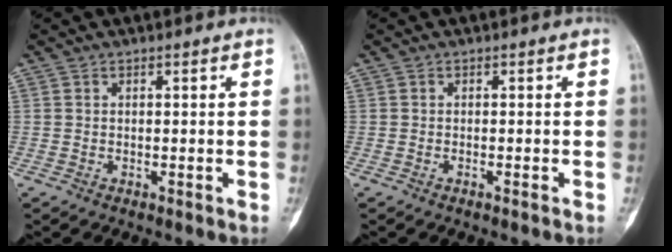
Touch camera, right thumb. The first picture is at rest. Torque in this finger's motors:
{"motor_torque": [0.12, -0.11, 0.10, -0.03, 0.08]}